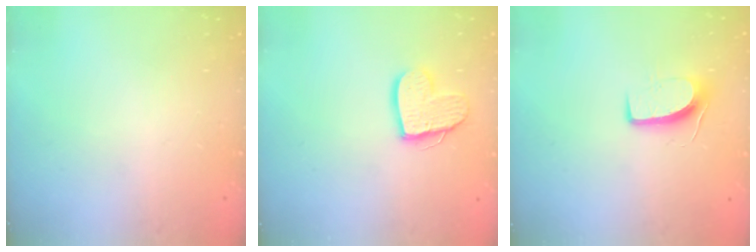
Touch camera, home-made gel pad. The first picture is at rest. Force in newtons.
{"total": 11.8, "press": 11.7, "slide": 1.2}
{"total": 7.6, "press": 7.6, "slide": 0.5}